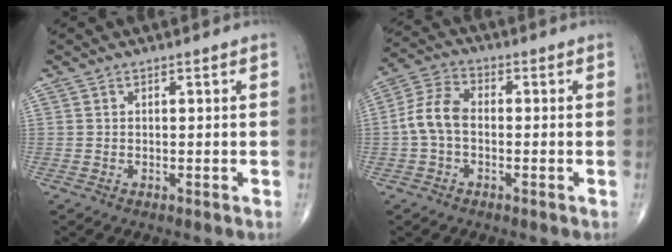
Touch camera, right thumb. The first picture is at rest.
{"total": 7.2, "force": [-0.9, 4.5, 5.5], "torque": [-0.110, 0.023, -0.028]}